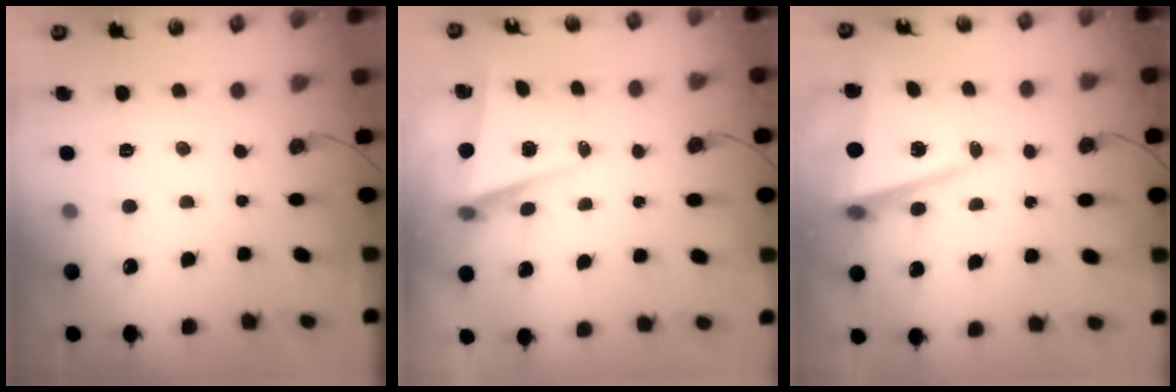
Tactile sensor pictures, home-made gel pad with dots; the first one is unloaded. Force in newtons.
{"total": 5.7, "press": 5.5, "slide": 1.4}
{"total": 9.8, "press": 9.7, "slide": 1.4}